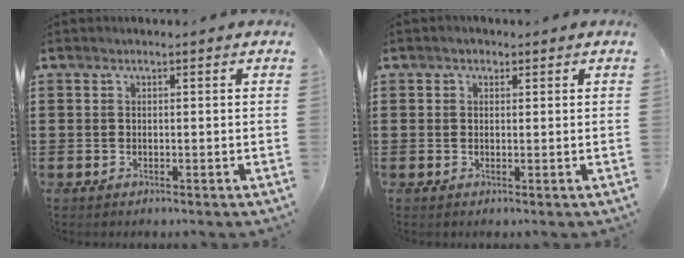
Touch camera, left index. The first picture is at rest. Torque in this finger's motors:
{"motor_torque": [0.12, 0.17, 0.00, 0.00]}